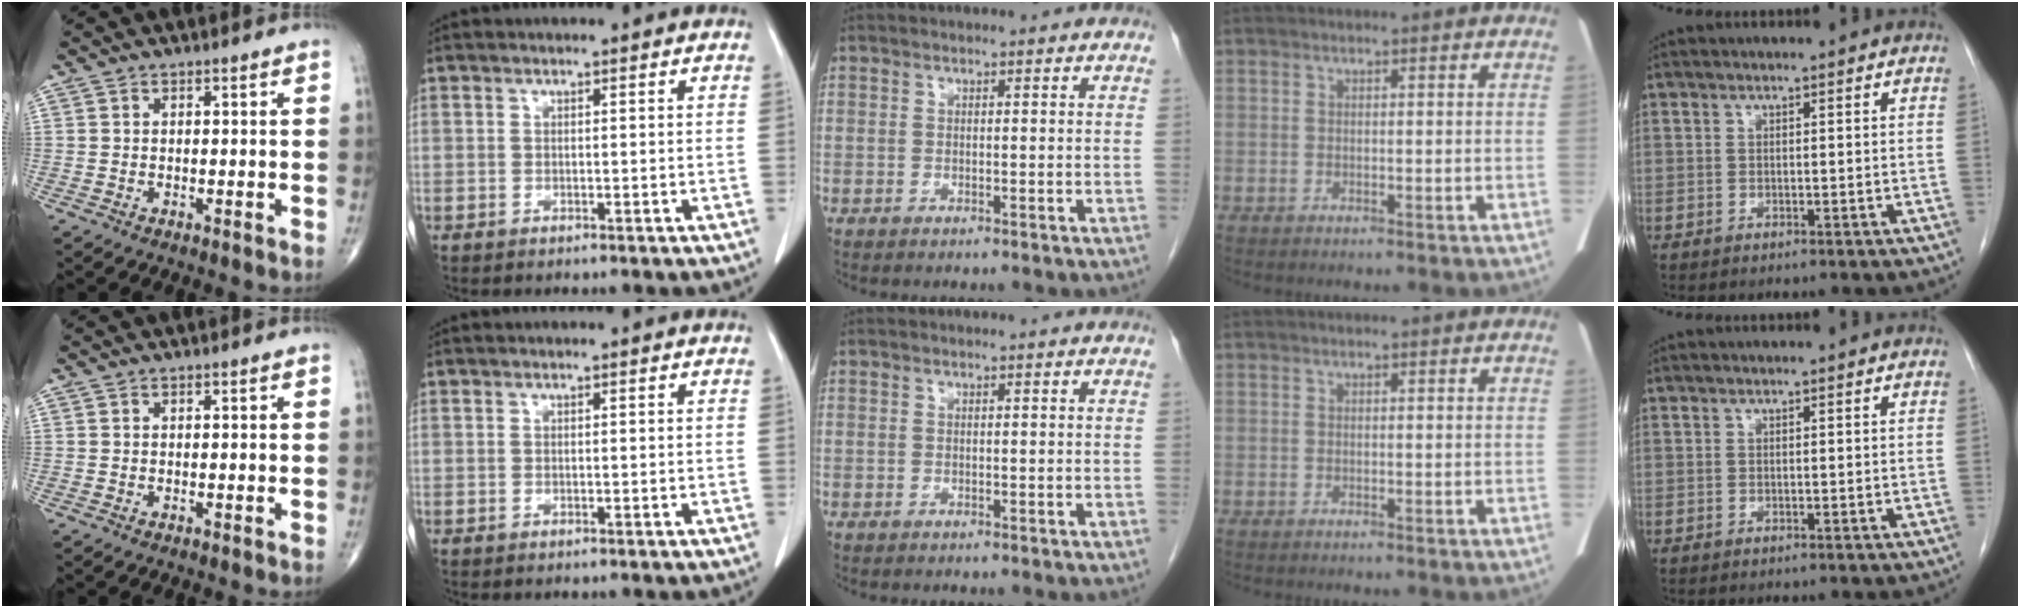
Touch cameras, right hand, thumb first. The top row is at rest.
{}